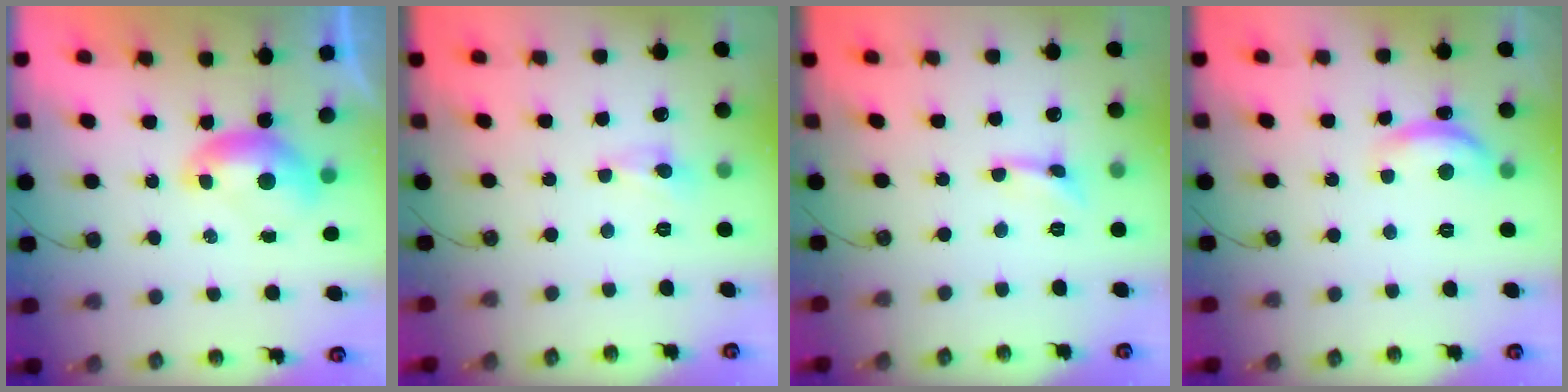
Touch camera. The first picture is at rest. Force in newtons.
{"total": 1.4, "press": 1.2, "slide": 0.6}
{"total": 0.0}
{"total": 4.6, "press": 4.5, "slide": 0.5}